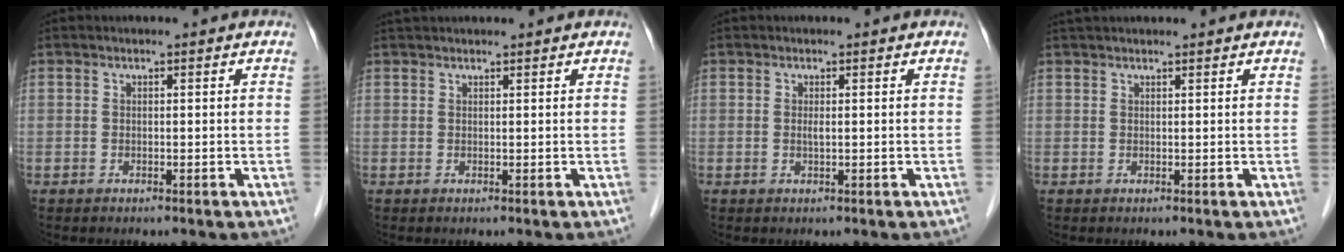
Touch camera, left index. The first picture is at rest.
{"total": 2.7, "force": [2.6, 0.1, 0.9], "torque": [-0.008, 0.034, 0.043]}
{"total": 0.7, "force": [0.1, 0.1, 0.7], "torque": [-0.019, -0.003, 0.002]}
{"total": 4.5, "force": [4.1, 0.1, 1.7], "torque": [-0.019, 0.038, 0.059]}